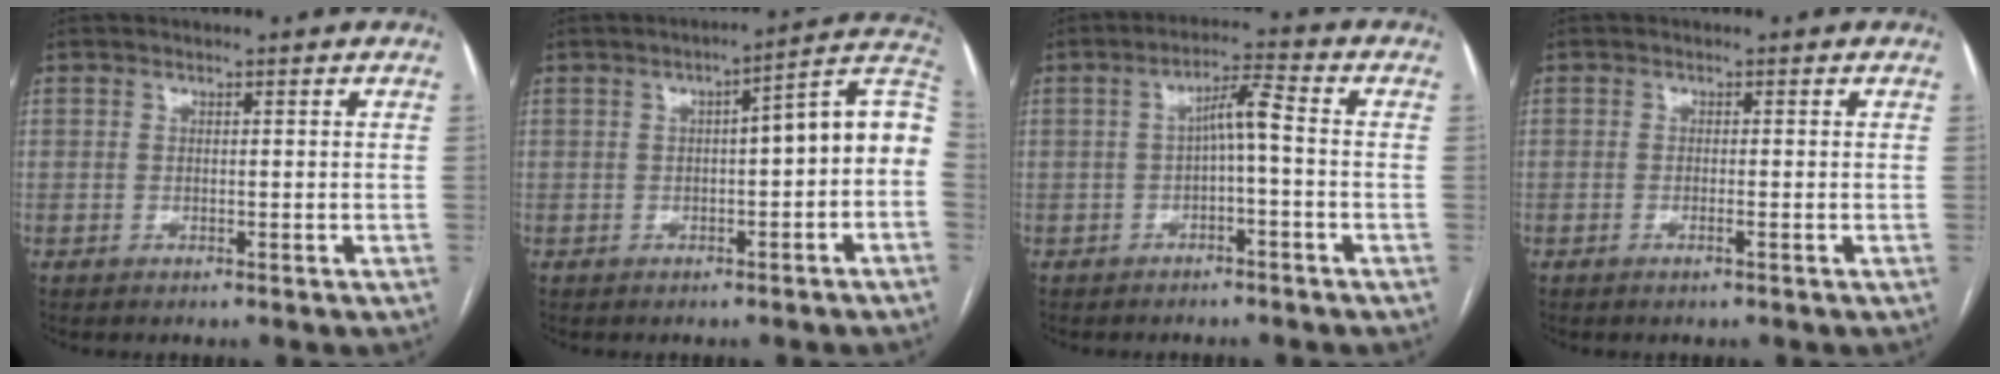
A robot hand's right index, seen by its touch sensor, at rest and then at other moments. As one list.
[{"total": 10.4, "force": [-0.2, 2.2, 10.2], "torque": [-0.133, 0.044, -0.005]}, {"total": 4.7, "force": [-0.6, 0.5, 4.6], "torque": [-0.078, 0.023, -0.008]}, {"total": 0.7, "force": [-0.3, -0.1, 0.6], "torque": [-0.011, 0.001, -0.004]}]